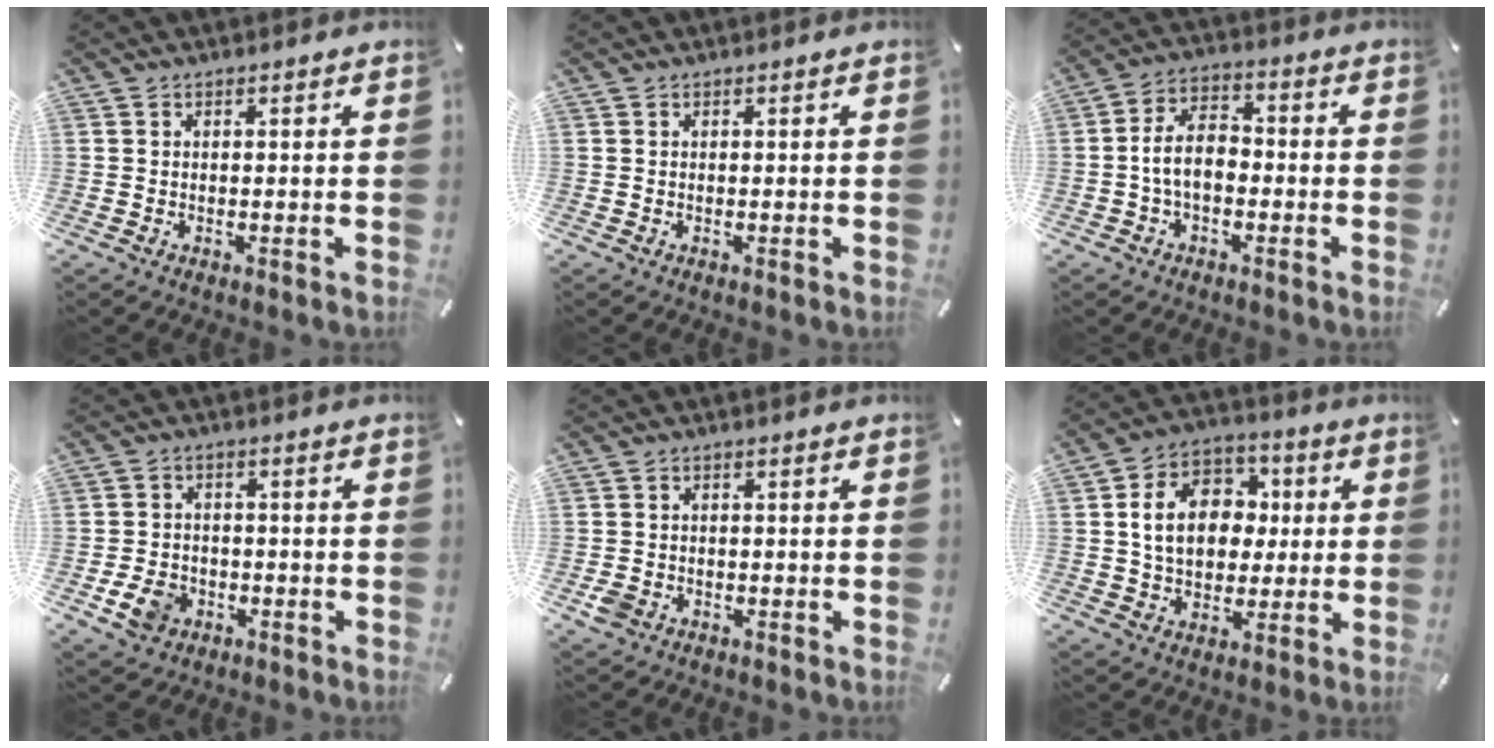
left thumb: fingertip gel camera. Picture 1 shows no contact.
{"total": 0.0}
{"total": 8.0, "force": [-2.1, 4.8, 6.0], "torque": [-0.121, 0.019, -0.040]}
{"total": 6.4, "force": [-2.4, 5.1, 3.0], "torque": [-0.065, 0.006, -0.045]}
{"total": 2.9, "force": [-1.2, 2.3, 1.3], "torque": [-0.029, 0.003, -0.024]}
{"total": 13.4, "force": [1.3, 11.0, 7.7], "torque": [-0.135, 0.013, 0.027]}